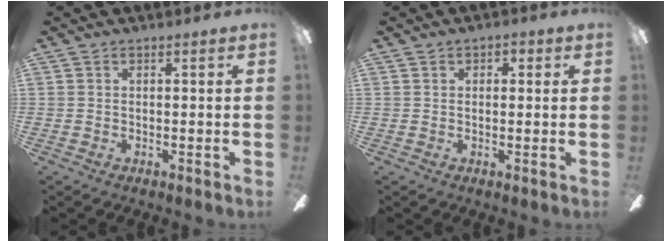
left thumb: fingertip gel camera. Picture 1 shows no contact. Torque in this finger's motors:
{"motor_torque": [-0.20, 0.07, -0.40, 0.23, -0.02]}